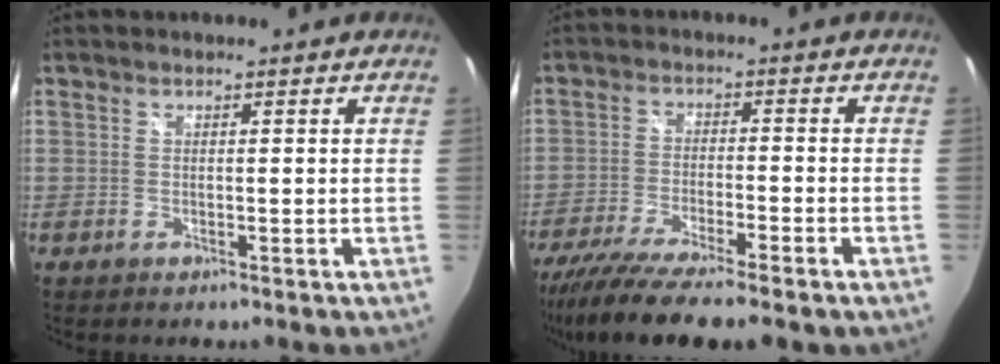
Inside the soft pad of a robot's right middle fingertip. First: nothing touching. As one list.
[{"total": 14.1, "force": [-11.2, 1.7, 8.3], "torque": [-0.170, -0.048, -0.188]}]